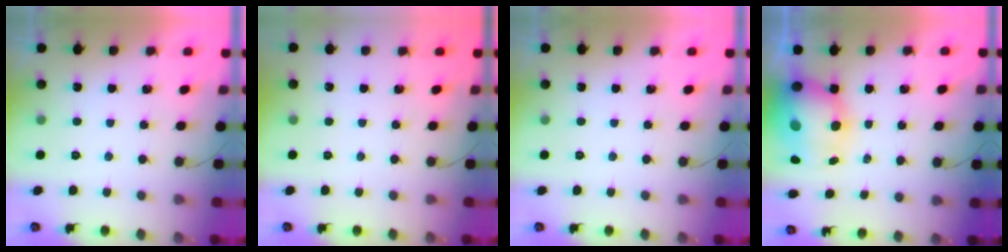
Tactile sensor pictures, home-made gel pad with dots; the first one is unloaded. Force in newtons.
{"total": 0.0}
{"total": 0.0}
{"total": 13.0, "press": 12.7, "slide": 3.0}